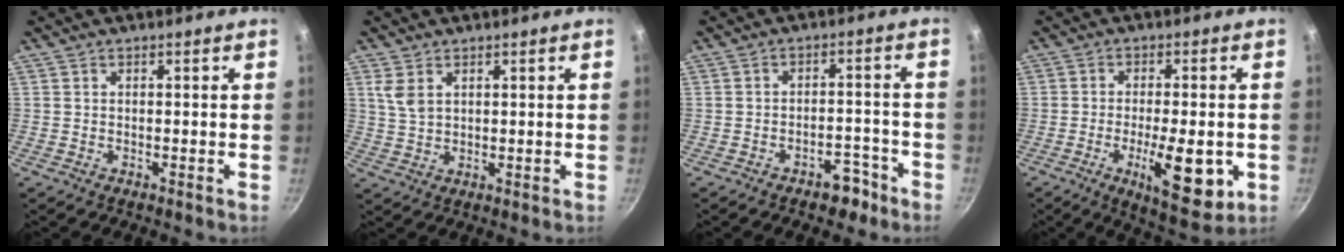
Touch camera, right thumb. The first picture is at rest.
{"total": 4.4, "force": [2.0, 2.6, 2.9], "torque": [-0.055, -0.005, 0.043]}
{"total": 5.2, "force": [-3.5, 2.8, 2.6], "torque": [-0.012, 0.040, -0.035]}
{"total": 13.1, "force": [-3.5, 4.7, 11.8], "torque": [-0.161, 0.001, -0.045]}